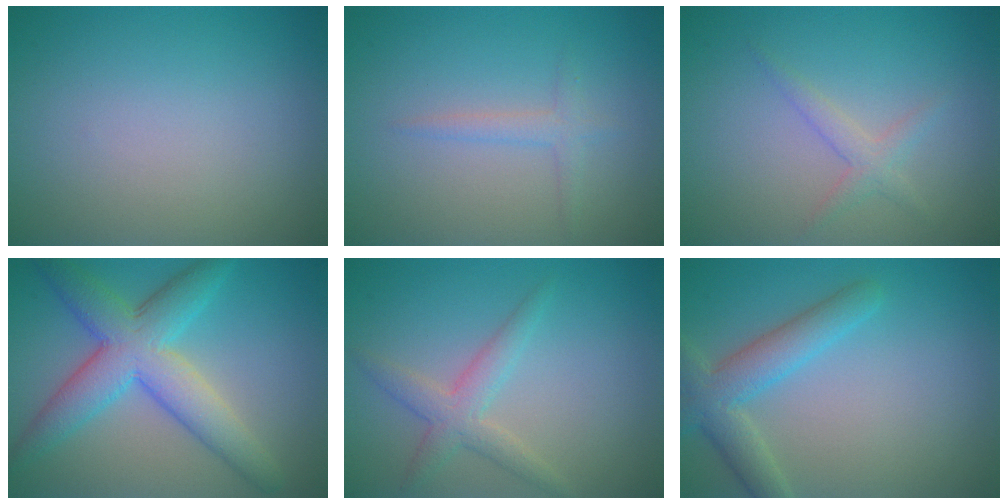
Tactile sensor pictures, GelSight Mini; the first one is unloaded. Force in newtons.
{"total": 1.4, "press": 1.4, "slide": 0.1}
{"total": 1.6, "press": 1.6, "slide": 0.1}
{"total": 7.3, "press": 7.3, "slide": 0.2}
{"total": 2.7, "press": 2.7, "slide": 0.0}
{"total": 4.3, "press": 4.3, "slide": 0.2}